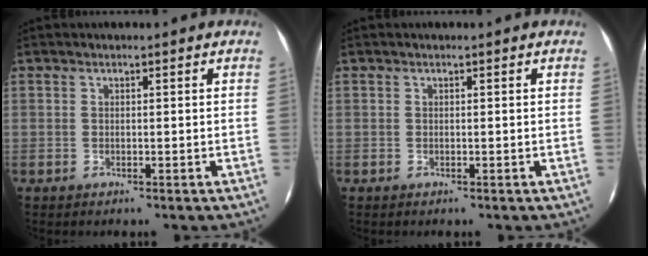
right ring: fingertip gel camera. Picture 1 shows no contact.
{"total": 0.0}